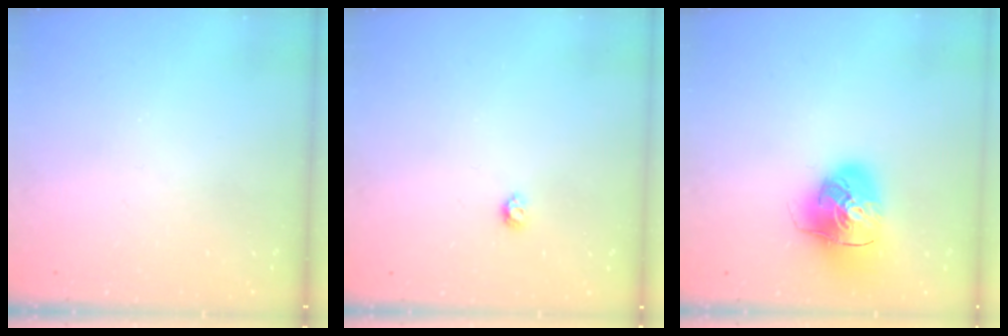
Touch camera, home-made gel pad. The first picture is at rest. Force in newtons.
{"total": 3.4, "press": 3.4, "slide": 0.7}
{"total": 14.7, "press": 14.5, "slide": 2.4}